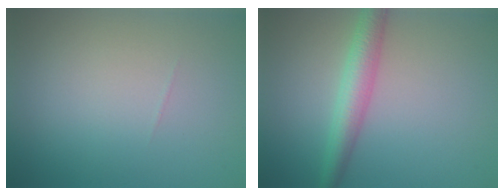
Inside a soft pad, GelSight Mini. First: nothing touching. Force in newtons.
{"total": 3.6, "press": 3.6, "slide": 0.1}